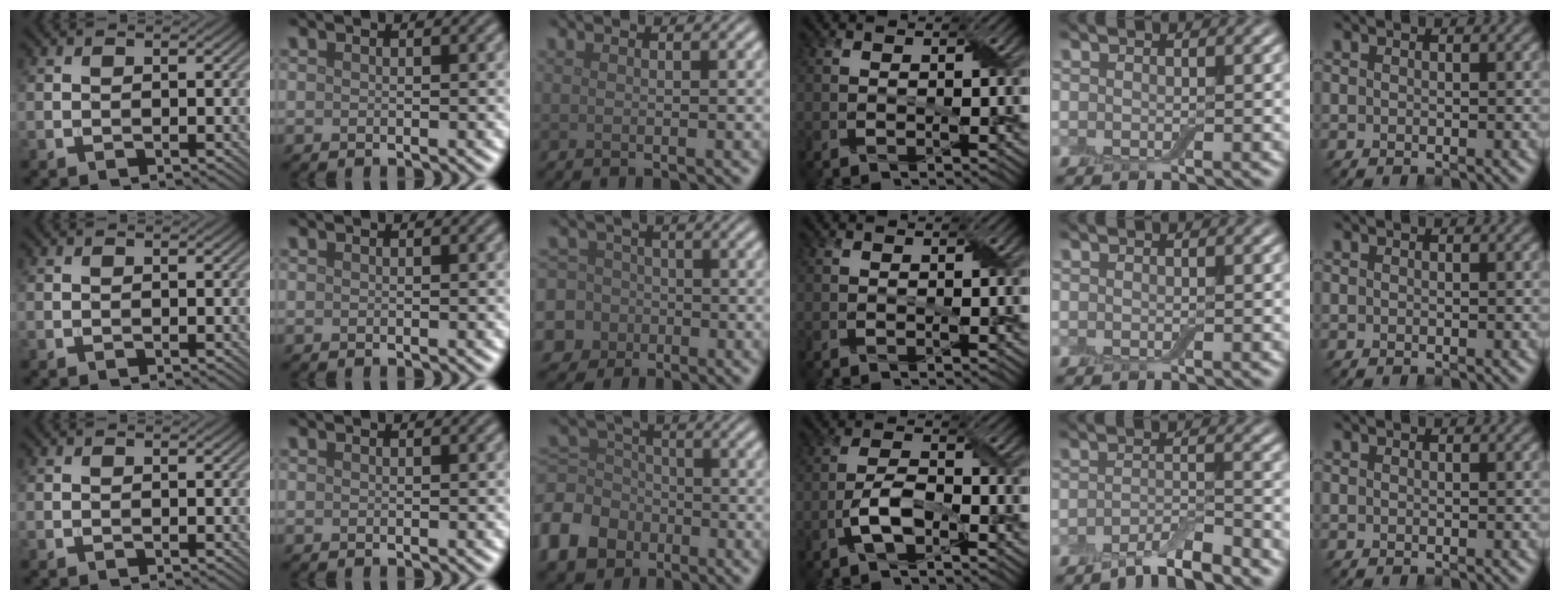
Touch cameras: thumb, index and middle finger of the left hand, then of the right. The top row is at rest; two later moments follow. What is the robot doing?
{"motion": "fold", "object": "cloth"}